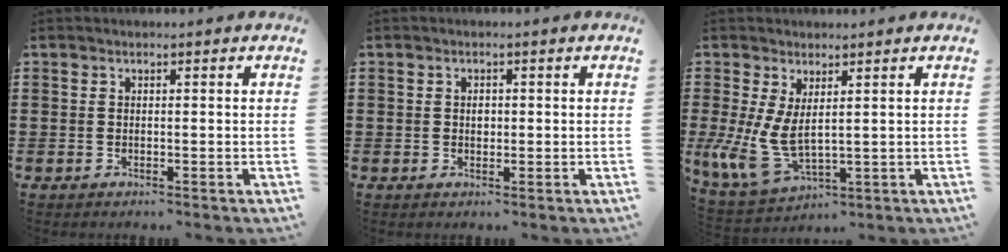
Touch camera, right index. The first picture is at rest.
{"total": 1.3, "force": [0.2, 0.9, 1.0], "torque": [-0.021, 0.006, 0.002]}
{"total": 7.7, "force": [0.8, 4.1, 6.4], "torque": [-0.171, -0.024, 0.017]}